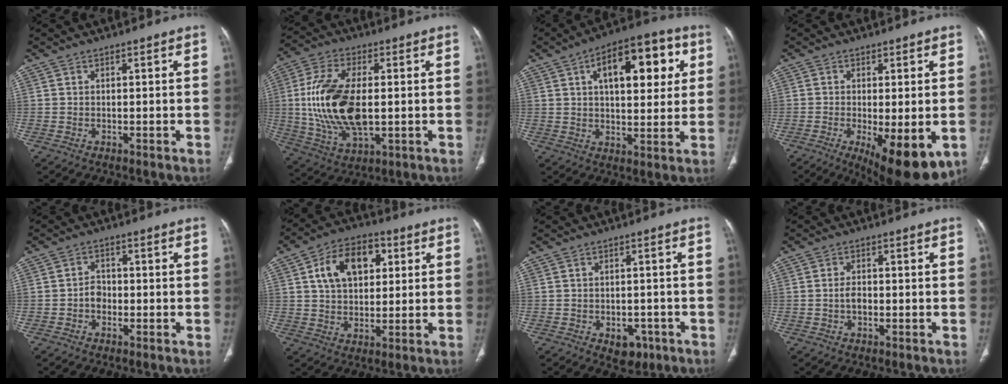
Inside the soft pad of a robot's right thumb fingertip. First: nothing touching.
{"total": 17.6, "force": [0.2, 9.0, 15.2], "torque": [-0.308, -0.007, 0.010]}
{"total": 17.2, "force": [5.6, 8.3, 14.0], "torque": [-0.153, 0.007, 0.077]}
{"total": 12.9, "force": [-4.3, 4.5, 11.3], "torque": [-0.153, -0.020, -0.053]}
{"total": 2.6, "force": [-0.9, 2.1, 1.3], "torque": [-0.007, 0.011, -0.022]}
{"total": 12.7, "force": [3.8, 8.2, 8.9], "torque": [-0.125, 0.007, 0.061]}
{"total": 4.7, "force": [-2.2, 3.3, 2.5], "torque": [-0.013, 0.009, -0.020]}
{"total": 2.3, "force": [-0.5, 1.4, 1.7], "torque": [-0.029, 0.008, -0.010]}